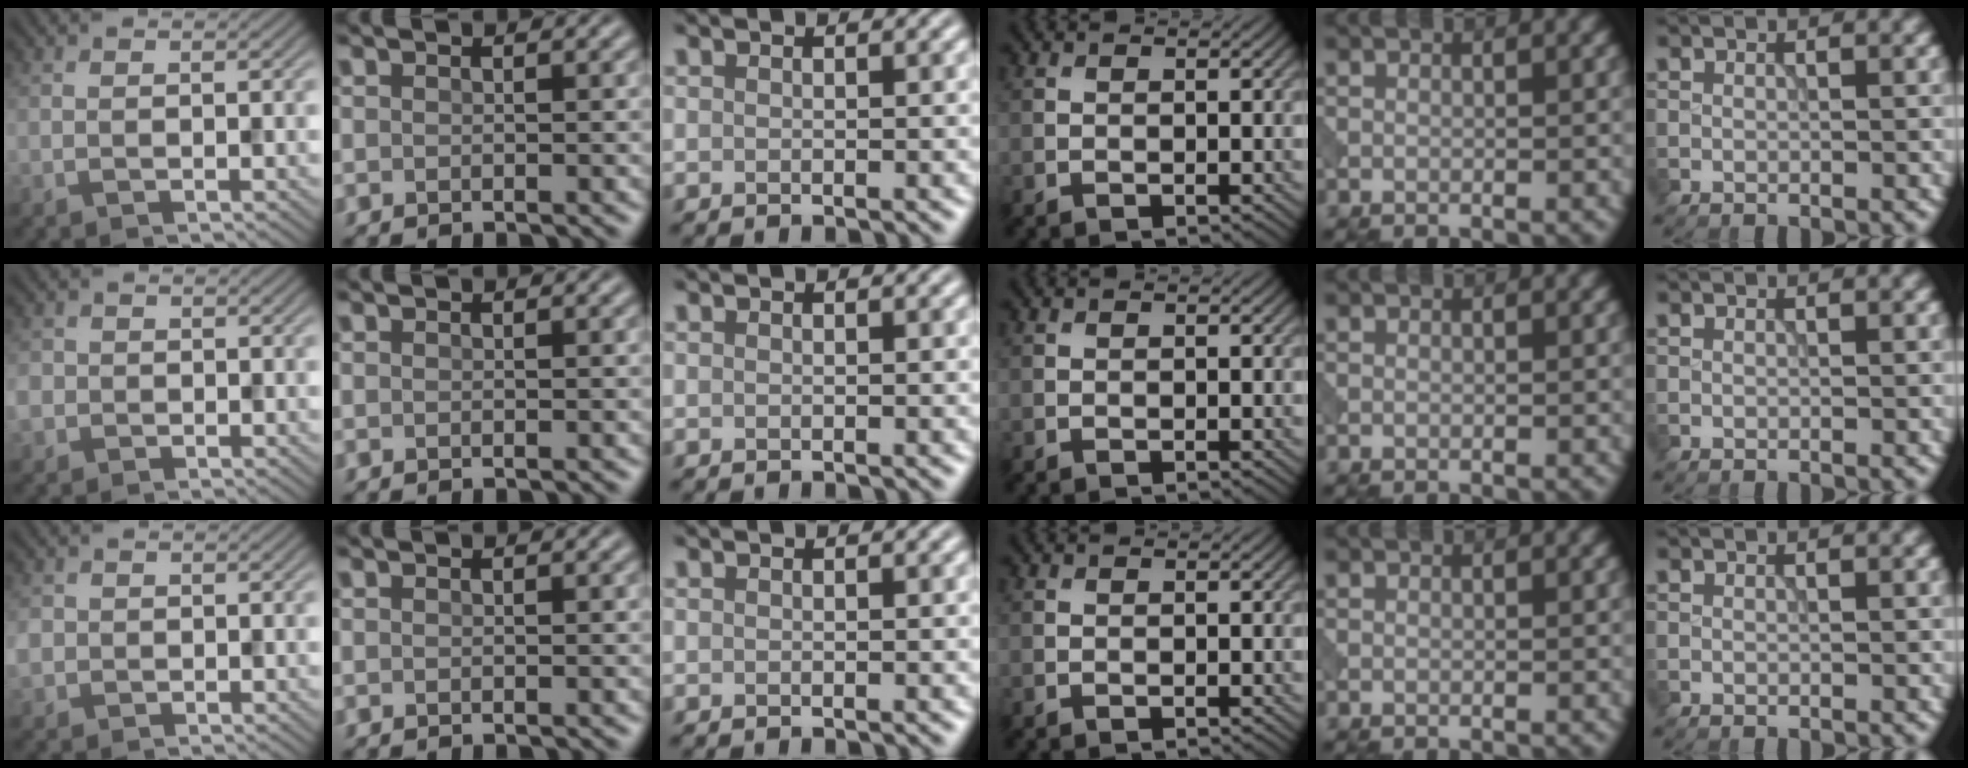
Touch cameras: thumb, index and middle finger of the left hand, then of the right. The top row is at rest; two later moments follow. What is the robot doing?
{"motion": "open", "object": "sandwich press"}